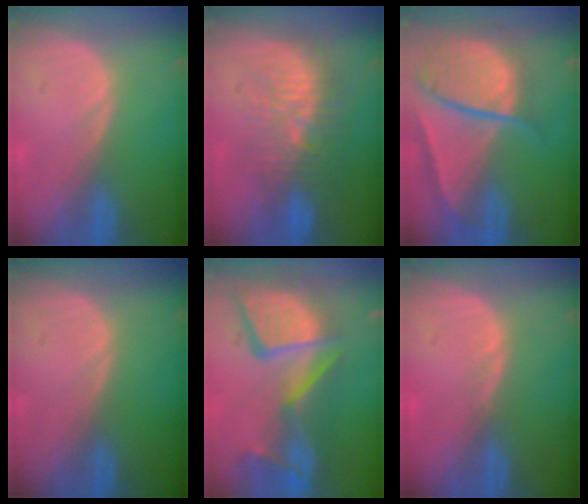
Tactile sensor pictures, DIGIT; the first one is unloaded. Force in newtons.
{"total": 9.5, "press": 9.1, "slide": 2.8}
{"total": 10.3, "press": 8.7, "slide": 5.5}
{"total": 0.0}
{"total": 13.7, "press": 11.3, "slide": 7.8}
{"total": 0.7, "press": 0.7, "slide": 0.2}